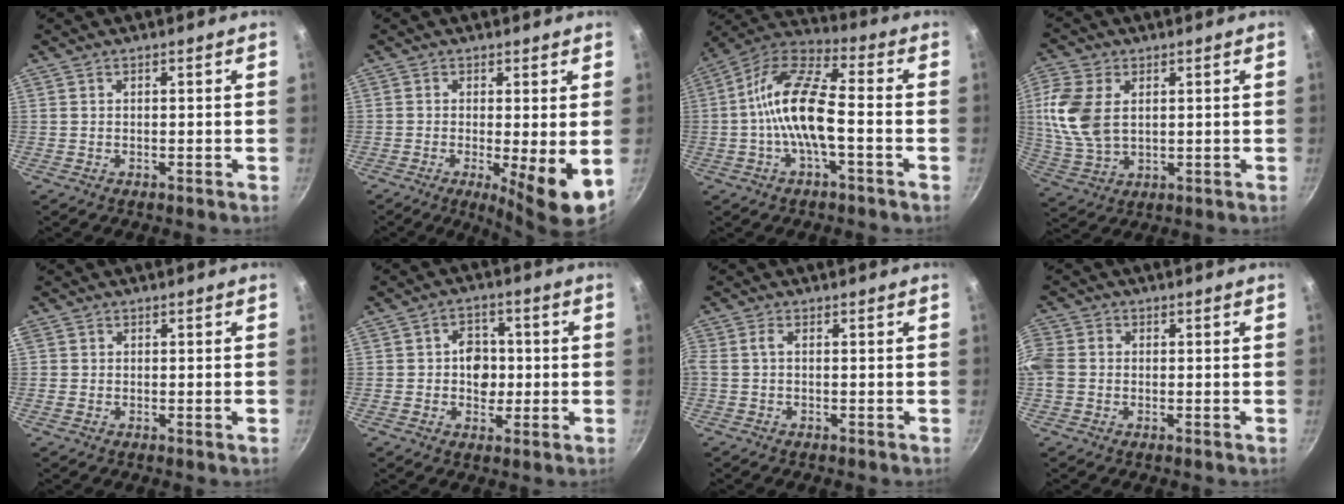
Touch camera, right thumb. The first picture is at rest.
{"total": 7.5, "force": [-1.0, 1.2, 7.3], "torque": [-0.109, -0.014, -0.014]}
{"total": 13.9, "force": [-2.3, 5.0, 12.8], "torque": [-0.243, 0.041, -0.061]}
{"total": 11.7, "force": [2.3, 7.6, 8.6], "torque": [-0.178, -0.006, 0.049]}
{"total": 1.8, "force": [-0.4, 1.3, 1.2], "torque": [-0.018, 0.003, -0.011]}
{"total": 6.8, "force": [-0.1, 5.6, 3.8], "torque": [-0.018, 0.005, -0.007]}
{"total": 2.0, "force": [-0.3, 0.7, 1.9], "torque": [-0.052, 0.006, -0.008]}
{"total": 6.8, "force": [-0.9, 5.7, 3.7], "torque": [-0.082, 0.009, -0.033]}